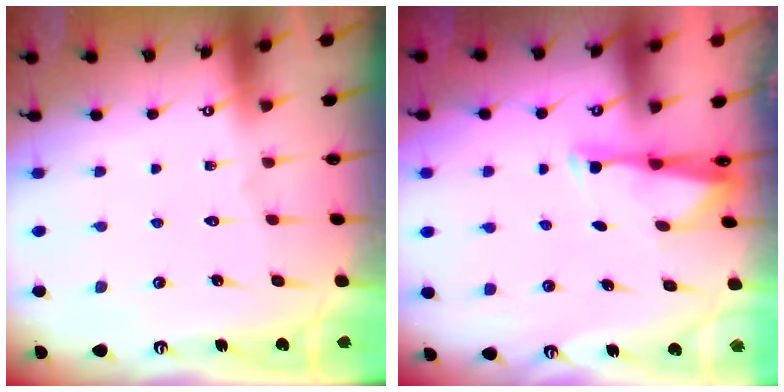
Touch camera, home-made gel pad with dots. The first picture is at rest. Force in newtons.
{"total": 3.0, "press": 3.0, "slide": 0.6}